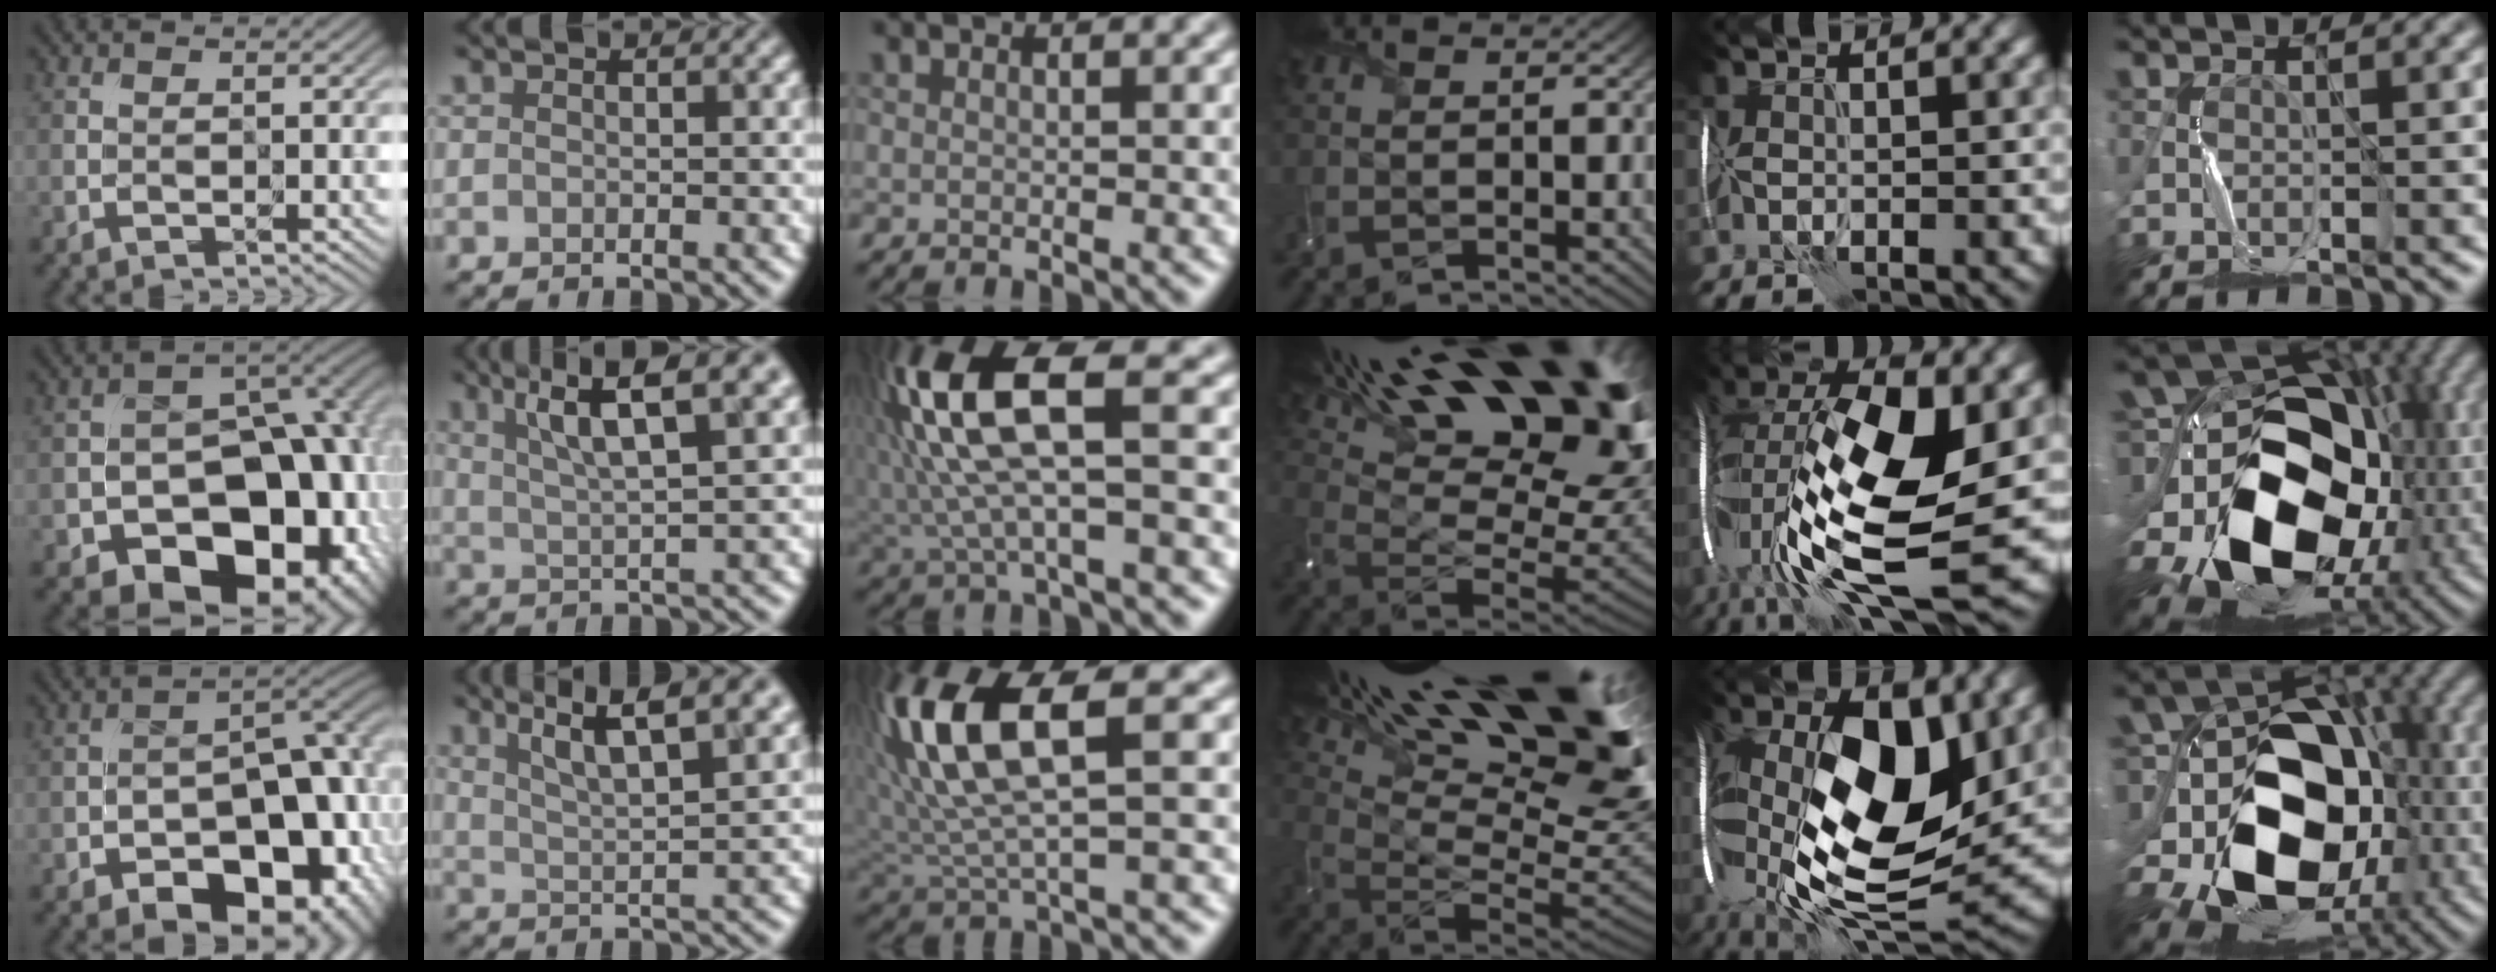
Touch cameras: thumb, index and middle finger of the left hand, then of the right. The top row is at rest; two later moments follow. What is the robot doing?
{"motion": "wrap", "object": "ribbon"}